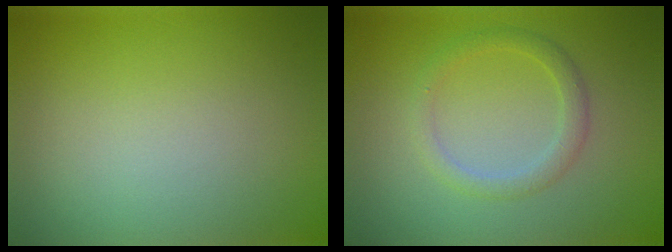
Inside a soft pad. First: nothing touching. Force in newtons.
{"total": 2.0, "press": 2.0, "slide": 0.1}